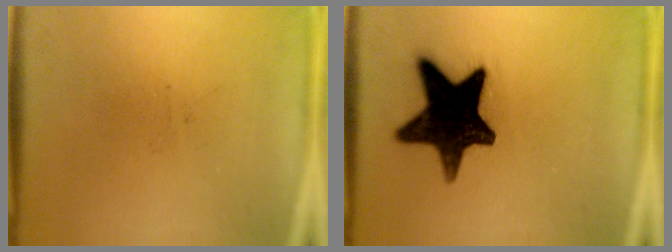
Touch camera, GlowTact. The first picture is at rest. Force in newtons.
{"total": 16.9}